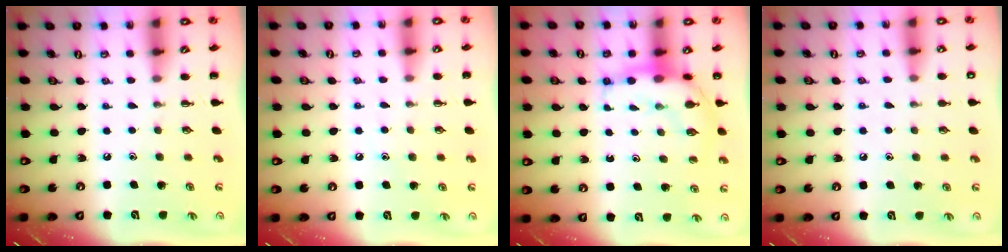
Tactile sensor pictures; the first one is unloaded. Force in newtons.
{"total": 5.1, "press": 4.8, "slide": 1.5}
{"total": 9.5, "press": 9.4, "slide": 1.6}
{"total": 7.2, "press": 6.8, "slide": 2.1}